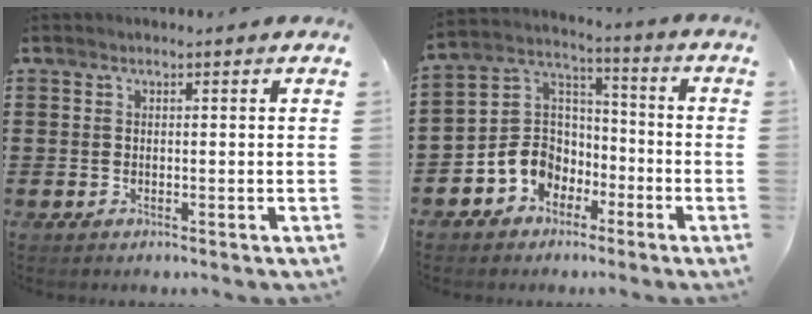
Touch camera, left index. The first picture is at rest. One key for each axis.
{"total": 7.7, "fx": -3.2, "fy": 6.8, "fz": 1.5, "tx": -0.070, "ty": 0.011, "tz": -0.067}